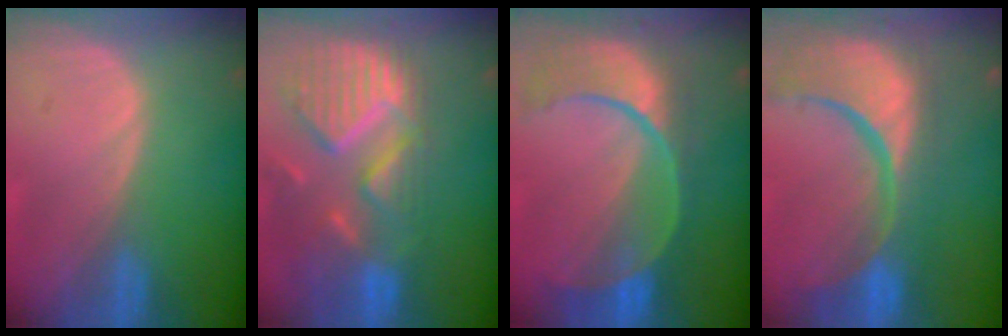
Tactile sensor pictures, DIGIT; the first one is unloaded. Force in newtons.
{"total": 12.9, "press": 10.9, "slide": 7.0}
{"total": 11.2, "press": 9.4, "slide": 6.1}
{"total": 15.4, "press": 12.1, "slide": 9.6}